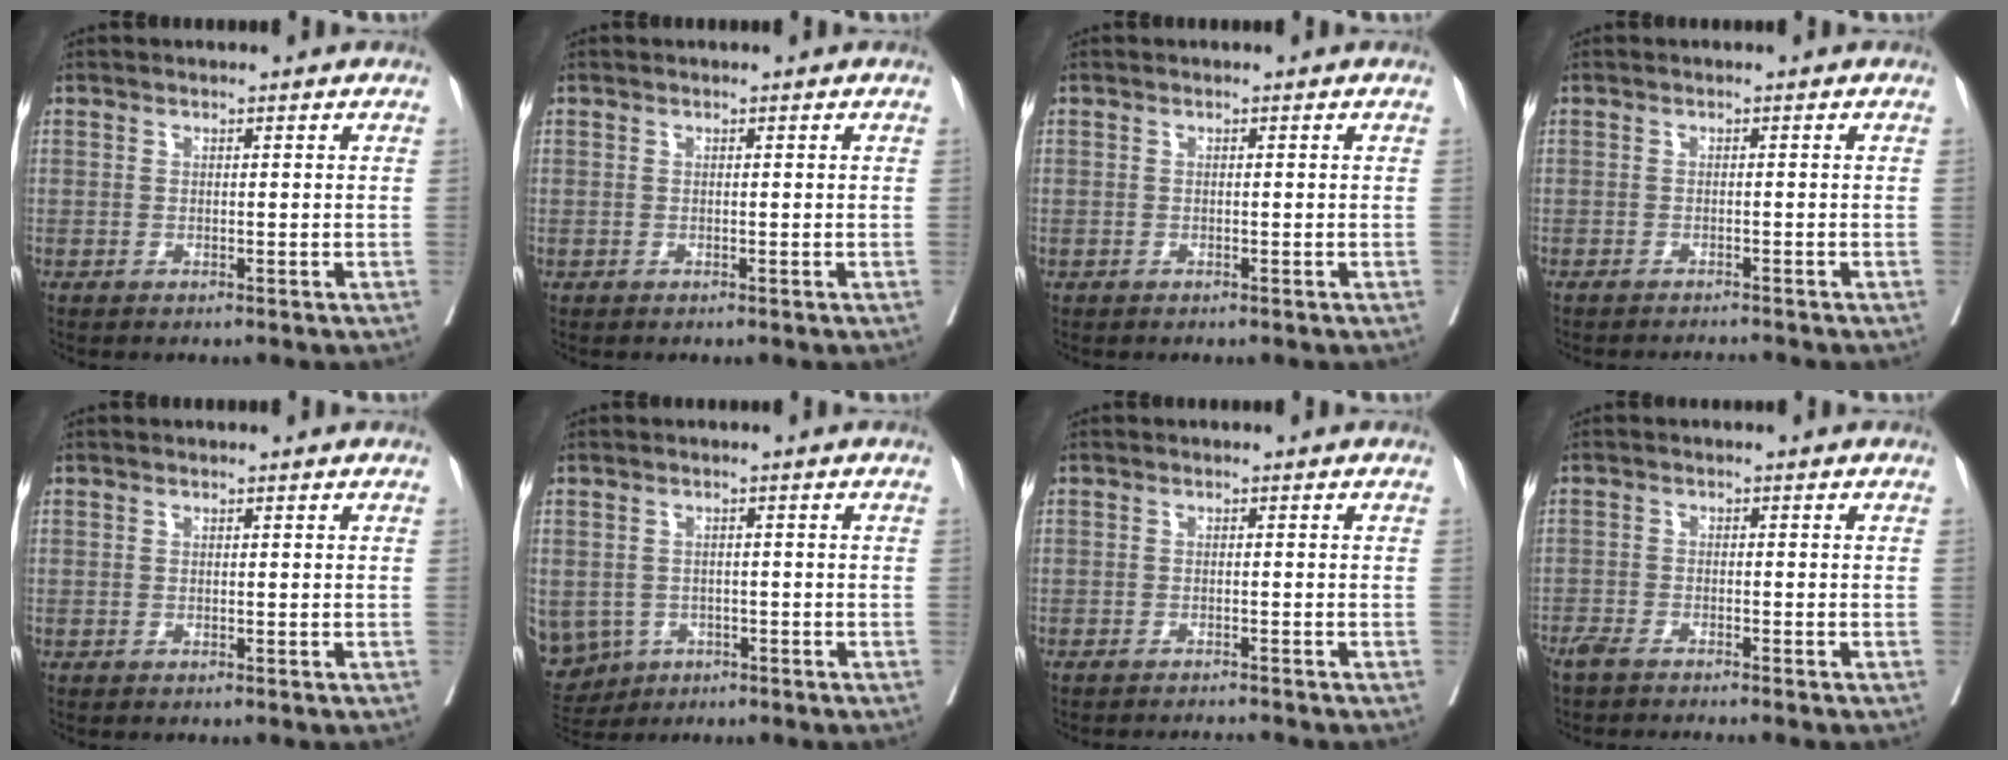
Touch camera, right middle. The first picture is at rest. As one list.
[{"total": 0.0}, {"total": 0.0}, {"total": 3.3, "force": [-3.2, -0.4, 0.7], "torque": [-0.008, -0.003, -0.046]}, {"total": 0.0}, {"total": 12.3, "force": [-4.5, 10.8, 3.6], "torque": [-0.123, -0.002, -0.053]}, {"total": 4.2, "force": [-4.1, -0.5, 0.8], "torque": [-0.007, -0.007, -0.059]}, {"total": 5.2, "force": [-4.7, 0.1, 2.3], "torque": [-0.029, -0.011, -0.078]}]